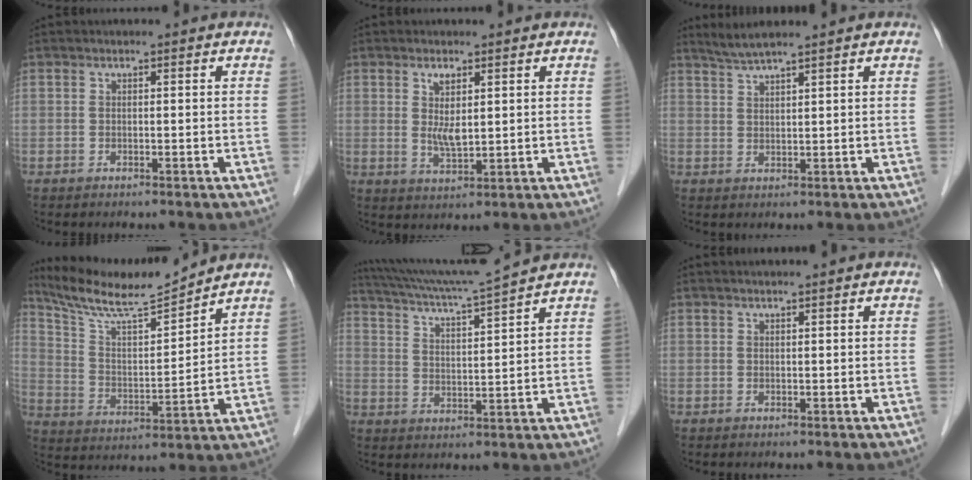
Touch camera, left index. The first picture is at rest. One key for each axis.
{"total": 3.6, "fx": 1.0, "fy": 0.9, "fz": 3.3, "tx": -0.066, "ty": -0.002, "tz": 0.023}
{"total": 4.0, "fx": 3.5, "fy": -0.7, "fz": 1.8, "tx": -0.039, "ty": 0.014, "tz": 0.071}
{"total": 11.8, "fx": 11.1, "fy": -0.1, "fz": 4.0, "tx": -0.083, "ty": 0.002, "tz": 0.208}
{"total": 11.9, "fx": 10.8, "fy": -2.7, "fz": 4.1, "tx": -0.084, "ty": -0.006, "tz": 0.184}
{"total": 1.4, "fx": 1.2, "fy": -0.2, "fz": 0.7, "tx": -0.007, "ty": 0.013, "tz": 0.023}